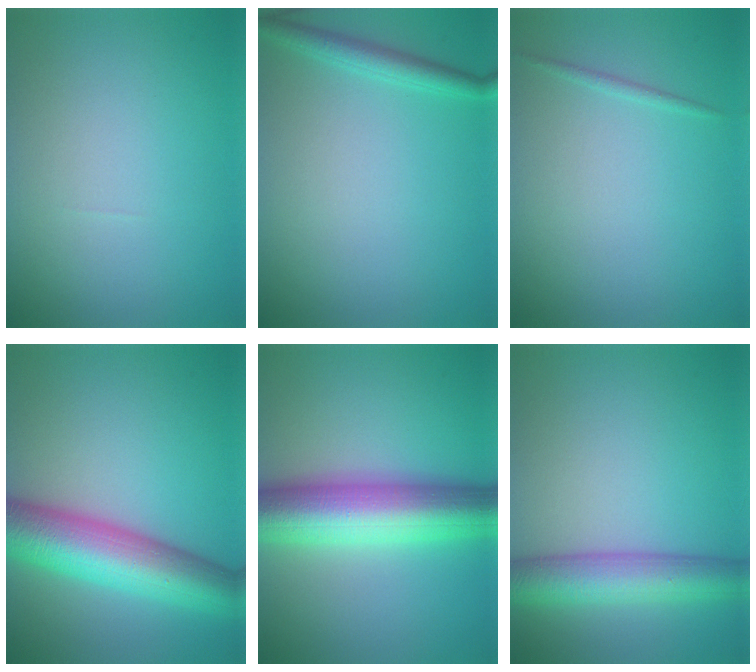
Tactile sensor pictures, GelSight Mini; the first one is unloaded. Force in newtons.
{"total": 2.1, "press": 2.1, "slide": 0.1}
{"total": 0.6, "press": 0.6, "slide": 0.1}
{"total": 9.8, "press": 9.8, "slide": 0.2}
{"total": 9.8, "press": 9.8, "slide": 0.2}
{"total": 5.8, "press": 5.8, "slide": 0.3}